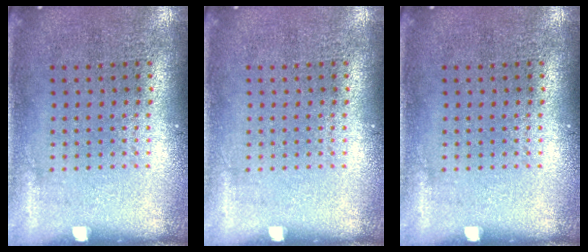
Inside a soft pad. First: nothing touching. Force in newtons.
{"total": 0.0}
{"total": 0.0}